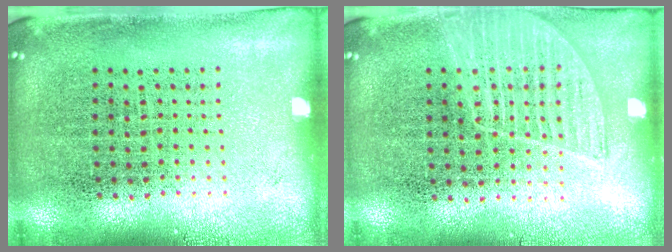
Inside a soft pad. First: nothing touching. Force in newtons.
{"total": 1.4, "press": 1.2, "slide": 0.6}